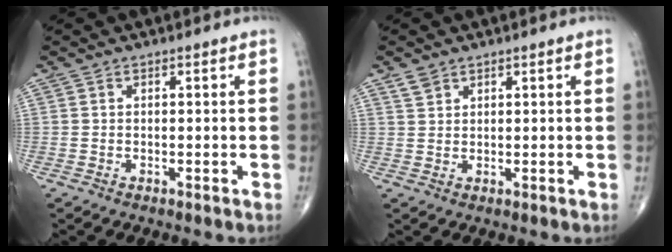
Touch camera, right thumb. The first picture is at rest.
{"total": 2.1, "force": [1.5, 1.2, 0.6], "torque": [-0.005, 0.000, 0.030]}